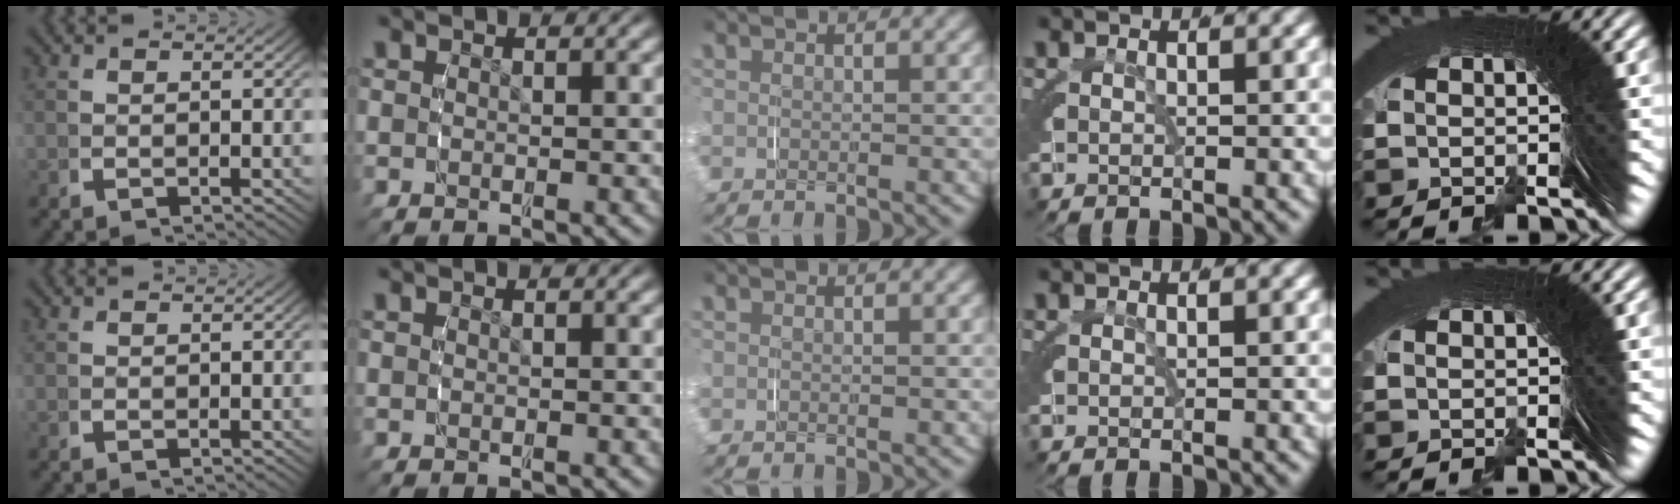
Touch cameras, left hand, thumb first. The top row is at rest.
{}